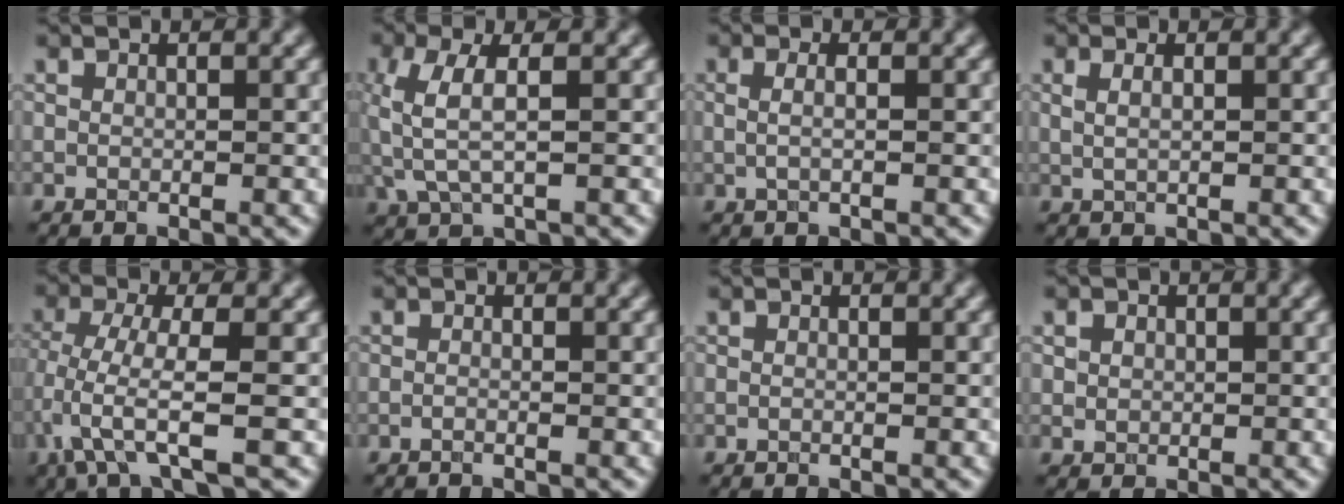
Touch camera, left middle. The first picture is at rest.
{"total": 4.4, "force": [0.1, 1.9, 4.0], "torque": [-0.107, 0.000, 0.002]}
{"total": 1.8, "force": [0.4, 0.8, 1.6], "torque": [-0.024, -0.007, -0.010]}
{"total": 1.8, "force": [0.8, 0.9, 1.4], "torque": [-0.016, -0.001, 0.006]}
{"total": 5.6, "force": [-2.5, 1.1, 4.9], "torque": [-0.103, -0.007, -0.052]}
{"total": 0.5, "force": [-0.4, 0.1, 0.4], "torque": [-0.008, -0.005, -0.009]}
{"total": 0.0}
{"total": 1.6, "force": [0.6, 1.4, 0.7], "torque": [-0.012, 0.004, 0.011]}